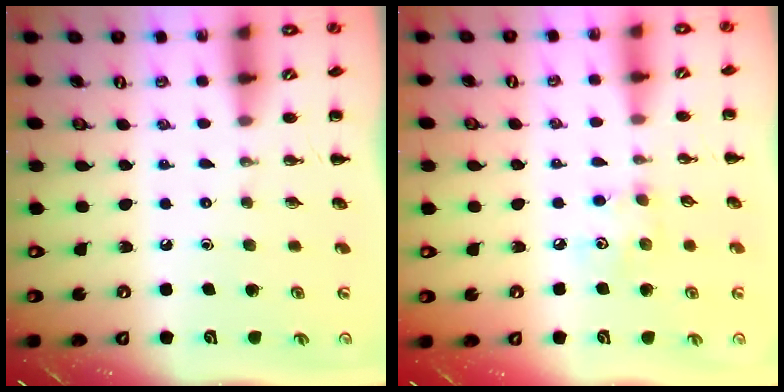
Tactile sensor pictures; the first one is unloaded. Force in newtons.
{"total": 3.9, "press": 3.8, "slide": 0.6}